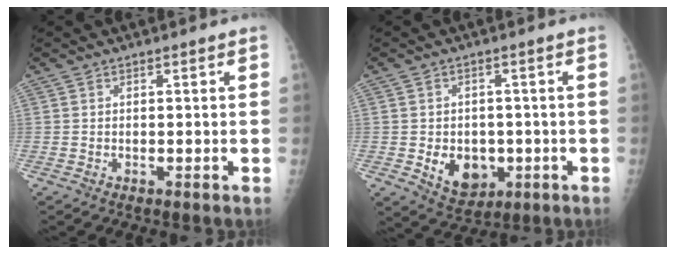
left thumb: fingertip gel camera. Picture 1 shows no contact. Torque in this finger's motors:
{"motor_torque": [-0.03, 0.05, 0.15, -0.15, 0.05]}